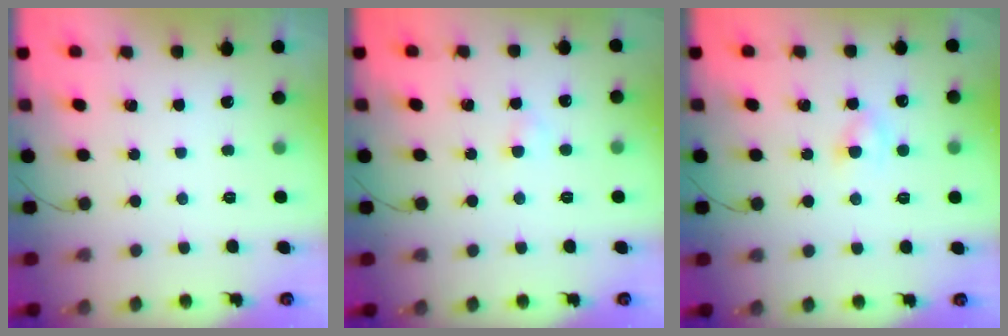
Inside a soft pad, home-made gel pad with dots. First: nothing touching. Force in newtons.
{"total": 2.2, "press": 2.1, "slide": 0.8}
{"total": 2.6, "press": 2.3, "slide": 1.1}